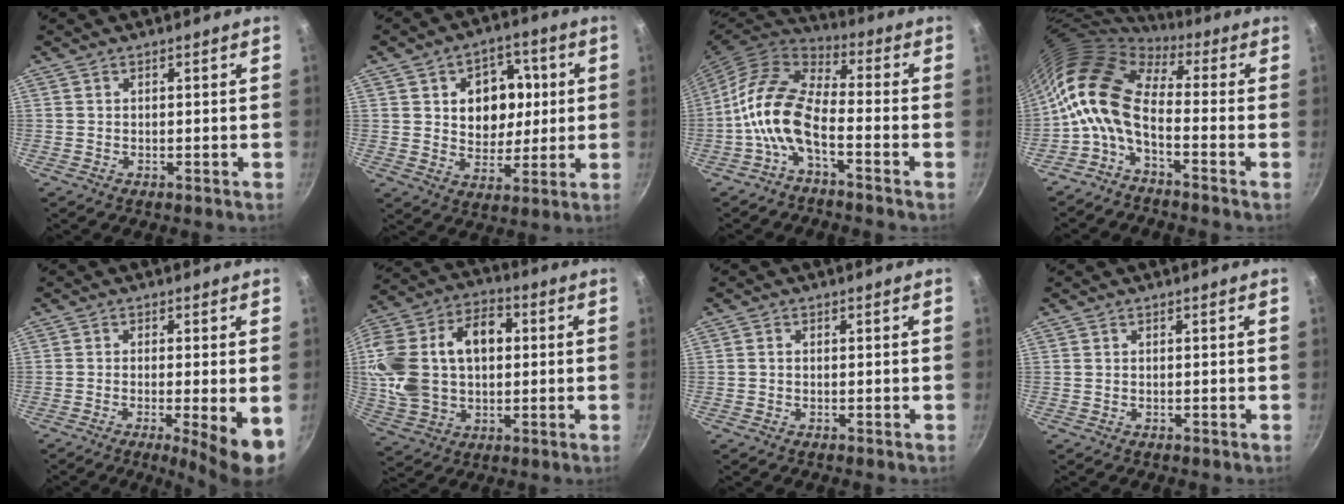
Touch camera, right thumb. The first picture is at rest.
{"total": 12.6, "force": [2.2, 9.8, 7.6], "torque": [-0.065, -0.003, 0.036]}
{"total": 11.7, "force": [-4.2, 5.2, 9.6], "torque": [-0.187, 0.044, -0.095]}
{"total": 11.0, "force": [-1.7, 5.3, 9.5], "torque": [-0.172, 0.030, -0.049]}
{"total": 8.2, "force": [-2.3, 0.9, 7.8], "torque": [-0.114, -0.004, -0.032]}
{"total": 20.5, "force": [2.1, 14.1, 14.7], "torque": [-0.270, 0.035, 0.037]}
{"total": 0.6, "force": [-0.1, 0.5, 0.4], "torque": [-0.006, 0.004, -0.004]}
{"total": 0.0}